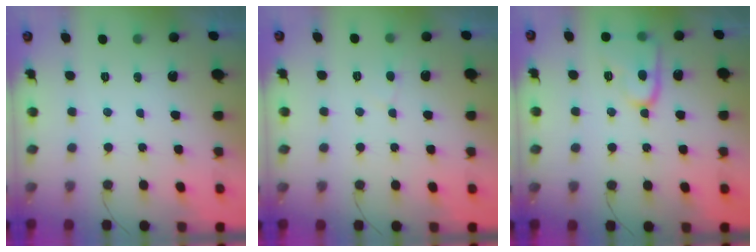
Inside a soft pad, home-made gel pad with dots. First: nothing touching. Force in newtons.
{"total": 4.1, "press": 4.1, "slide": 0.5}
{"total": 13.1, "press": 13.1, "slide": 1.3}